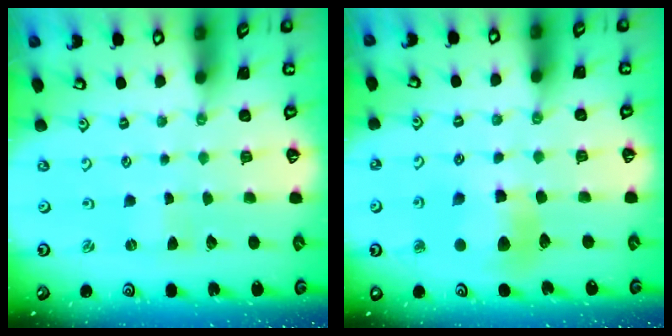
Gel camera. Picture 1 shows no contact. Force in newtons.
{"total": 9.2, "press": 9.2, "slide": 1.1}